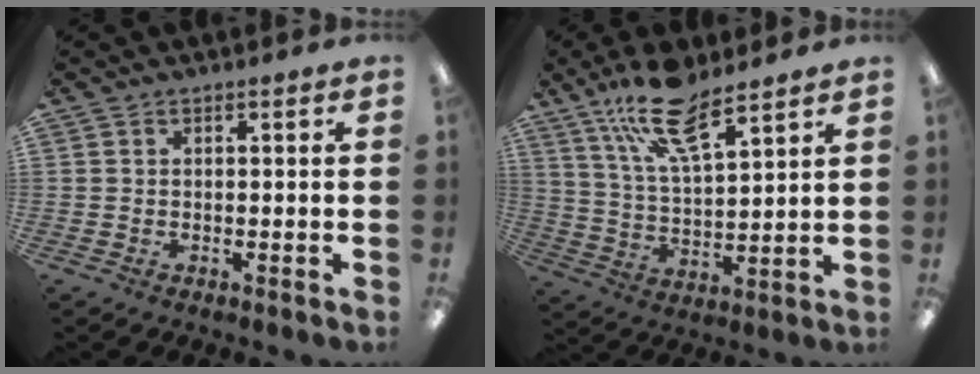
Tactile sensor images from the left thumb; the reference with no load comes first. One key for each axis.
{"total": 15.2, "fx": 10.6, "fy": 5.1, "fz": 9.7, "tx": -0.186, "ty": -0.037, "tz": 0.188}